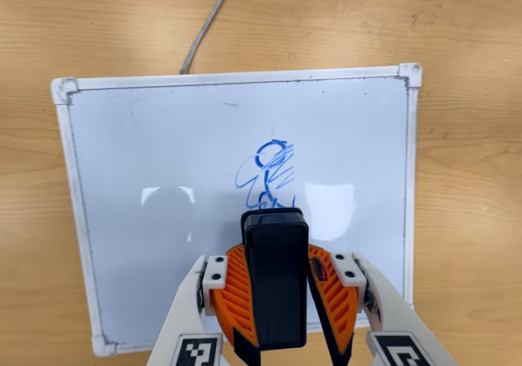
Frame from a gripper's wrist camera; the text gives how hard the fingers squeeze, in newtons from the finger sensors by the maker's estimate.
{"total": 8.5, "left": 9.0, "right": 8.0}